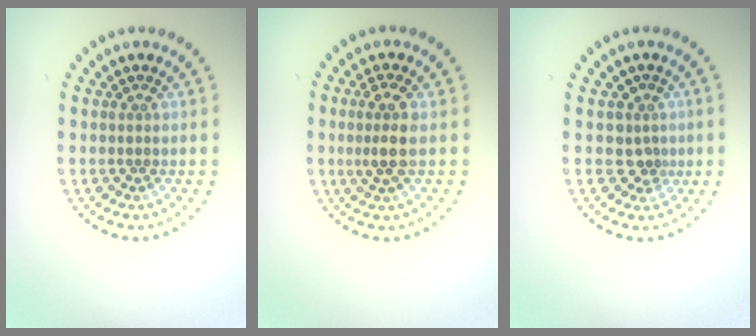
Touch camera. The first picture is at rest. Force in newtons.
{"total": 2.5, "press": 2.3, "slide": 0.9}
{"total": 2.0, "press": 1.4, "slide": 1.4}